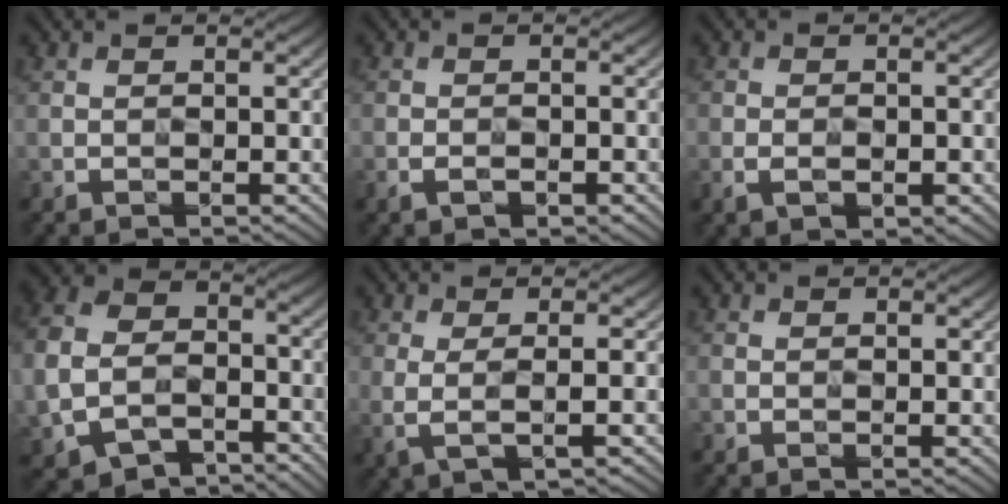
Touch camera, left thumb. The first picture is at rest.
{"total": 1.7, "force": [-1.1, 0.8, 1.0], "torque": [-0.025, -0.001, -0.024]}
{"total": 2.6, "force": [-1.1, 1.4, 1.8], "torque": [-0.038, -0.003, -0.021]}
{"total": 10.2, "force": [-4.5, 7.5, 5.2], "torque": [-0.152, -0.035, -0.085]}
{"total": 3.0, "force": [0.0, 0.5, 2.9], "torque": [-0.062, 0.004, -0.004]}
{"total": 0.0}